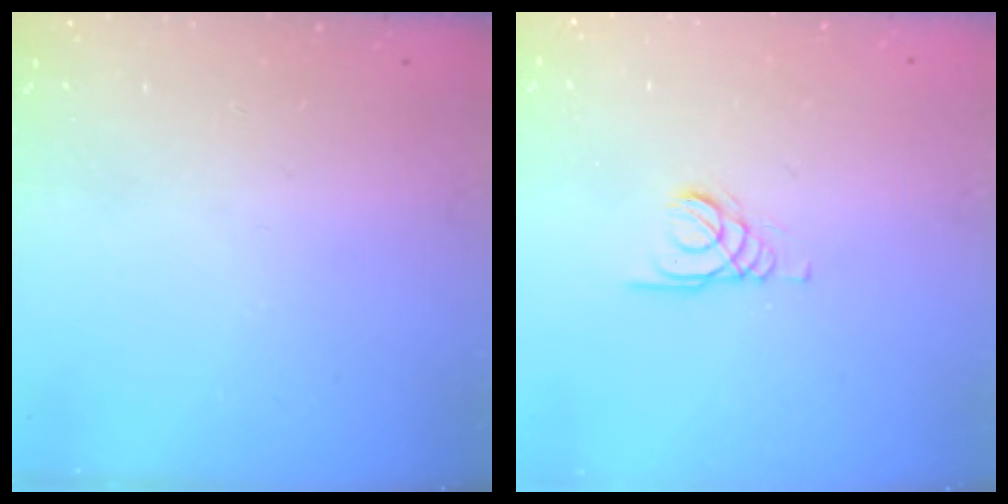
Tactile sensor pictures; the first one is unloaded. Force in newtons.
{"total": 1.5, "press": 1.4, "slide": 0.1}